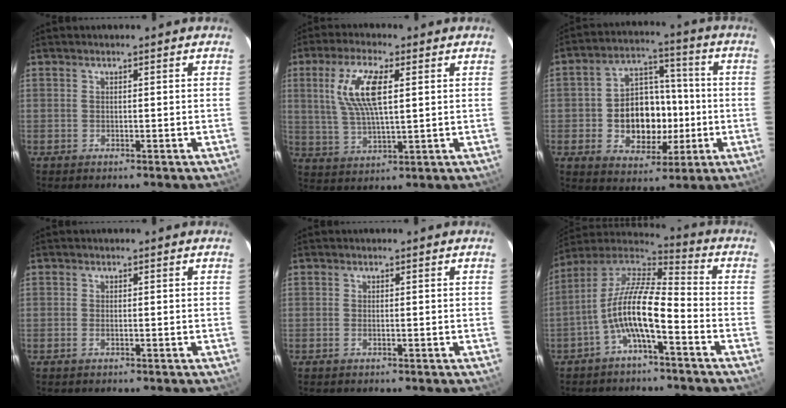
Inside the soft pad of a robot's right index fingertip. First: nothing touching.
{"total": 10.3, "force": [3.0, 3.3, 9.3], "torque": [-0.188, 0.006, 0.063]}
{"total": 13.3, "force": [-2.2, 10.1, 8.4], "torque": [-0.165, 0.024, -0.017]}
{"total": 1.0, "force": [-0.4, 0.4, 0.8], "torque": [-0.017, 0.000, -0.008]}
{"total": 0.7, "force": [-0.3, 0.3, 0.6], "torque": [-0.012, 0.001, -0.006]}
{"total": 12.5, "force": [-5.0, 3.4, 10.9], "torque": [-0.217, 0.007, -0.098]}